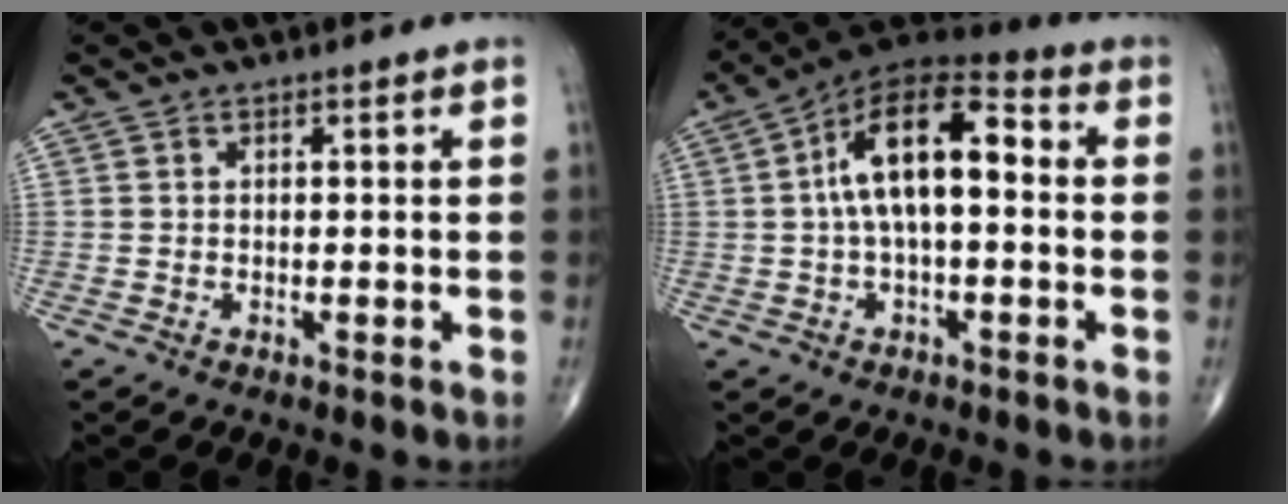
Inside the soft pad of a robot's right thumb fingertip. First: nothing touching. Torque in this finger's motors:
{"motor_torque": [1.00, 4.01, 1.48, 0.21, 0.16]}